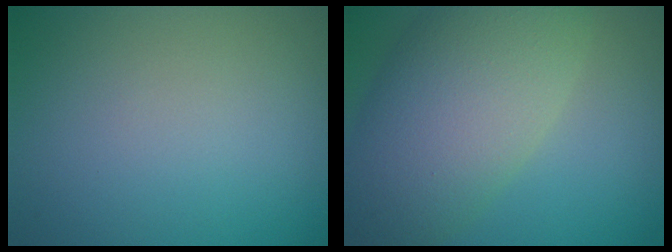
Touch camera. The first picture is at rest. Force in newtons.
{"total": 9.8, "press": 9.8, "slide": 0.3}